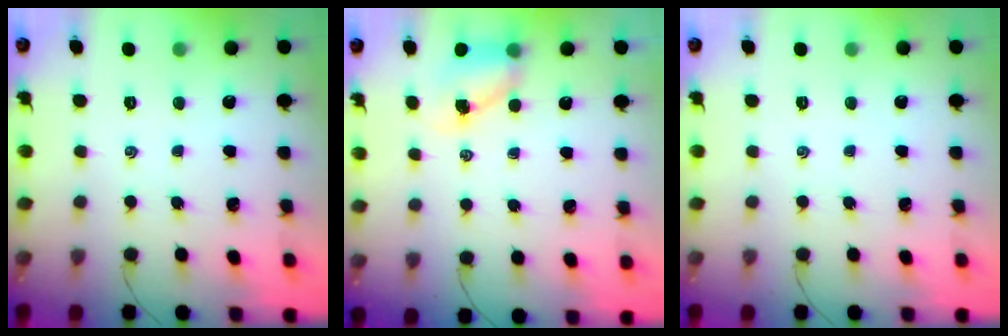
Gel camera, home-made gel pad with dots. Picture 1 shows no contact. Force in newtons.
{"total": 5.7, "press": 5.7, "slide": 0.5}
{"total": 0.0}